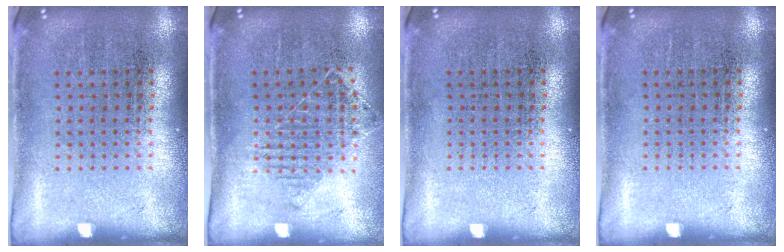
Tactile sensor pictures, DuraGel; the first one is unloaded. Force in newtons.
{"total": 1.0, "press": 1.0, "slide": 0.2}
{"total": 0.0}
{"total": 0.0}